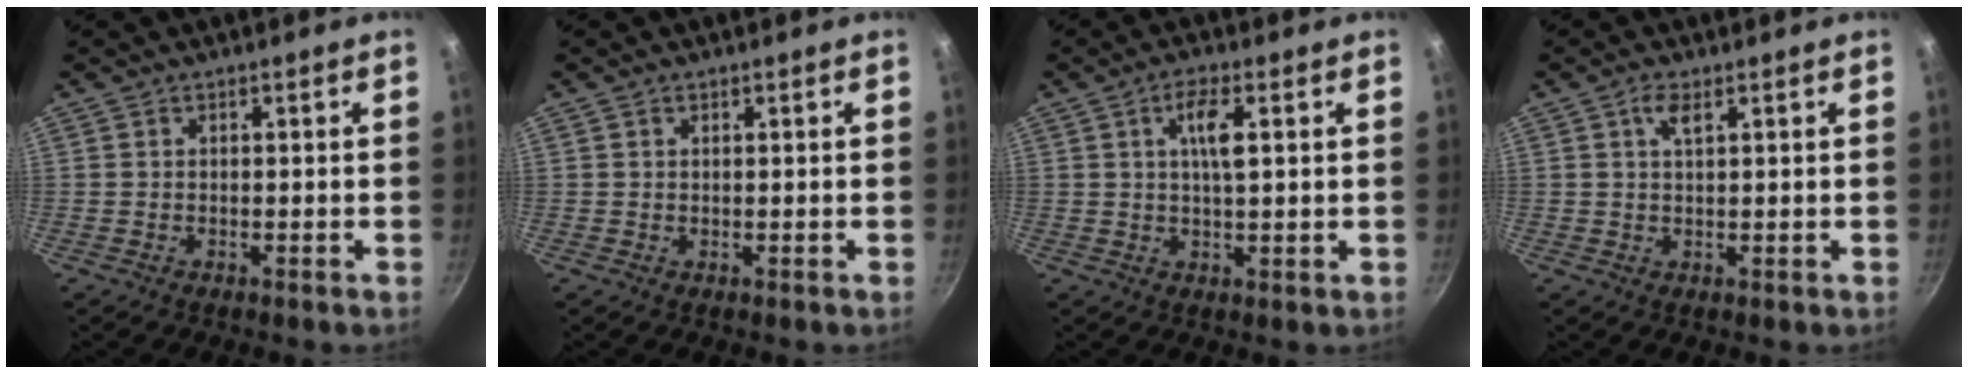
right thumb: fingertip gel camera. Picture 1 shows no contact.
{"total": 0.7, "force": [0.4, 0.5, 0.2], "torque": [-0.002, 0.000, 0.007]}
{"total": 5.3, "force": [1.5, 1.6, 4.9], "torque": [-0.085, 0.001, 0.026]}
{"total": 2.8, "force": [1.2, 1.1, 2.3], "torque": [-0.041, -0.001, 0.025]}